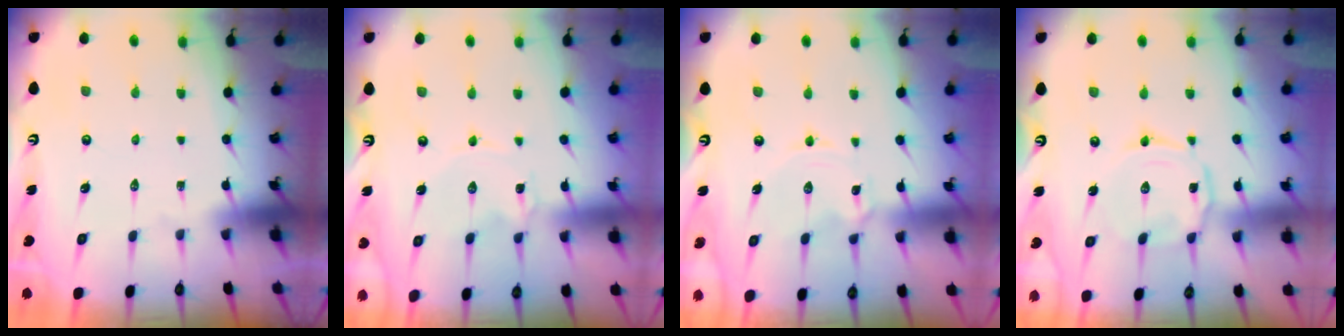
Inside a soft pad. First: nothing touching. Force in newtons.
{"total": 0.0}
{"total": 1.7, "press": 1.7, "slide": 0.1}
{"total": 4.4, "press": 4.4, "slide": 0.4}